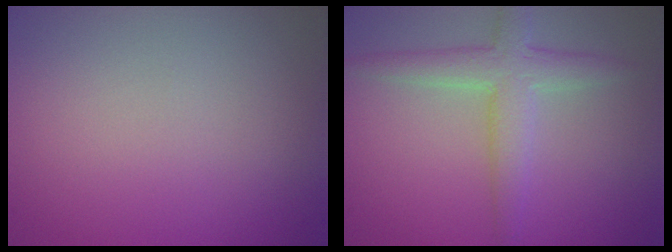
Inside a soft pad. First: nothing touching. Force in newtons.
{"total": 3.7, "press": 3.7, "slide": 0.2}